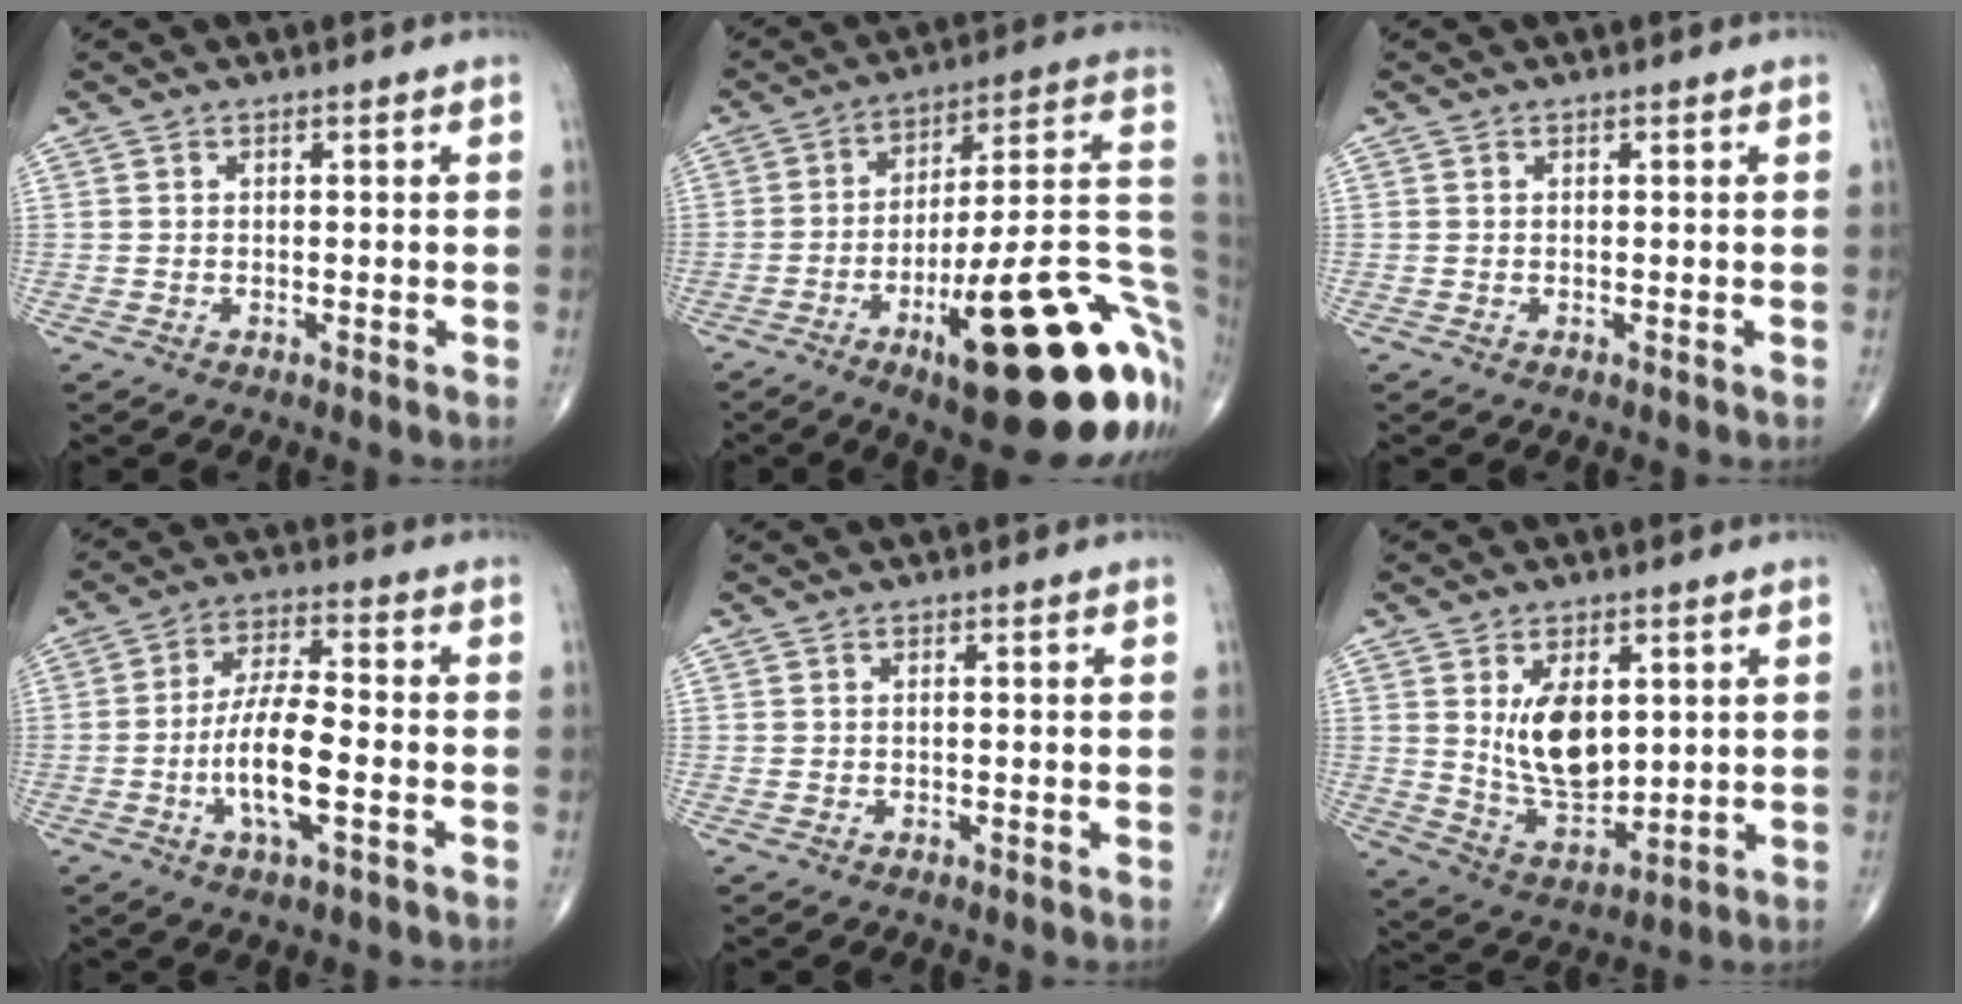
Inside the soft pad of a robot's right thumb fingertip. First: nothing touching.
{"total": 30.6, "force": [-10.7, 8.2, 27.5], "torque": [-0.300, 0.042, -0.147]}
{"total": 0.0}
{"total": 11.0, "force": [-3.0, 3.3, 10.0], "torque": [-0.192, 0.019, -0.058]}
{"total": 0.0}
{"total": 11.5, "force": [2.6, 6.5, 9.1], "torque": [-0.135, -0.025, 0.064]}